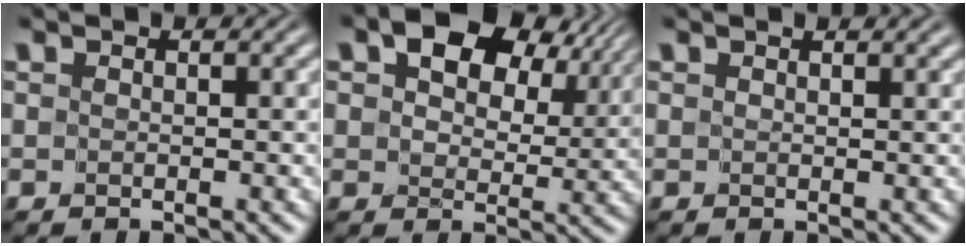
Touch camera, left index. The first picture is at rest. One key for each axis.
{"total": 8.6, "fx": 4.8, "fy": 4.9, "fz": 5.2, "tx": -0.088, "ty": 0.004, "tz": 0.078}
{"total": 0.8, "fx": 0.7, "fy": 0.0, "fz": 0.4, "tx": -0.004, "ty": 0.003, "tz": 0.009}